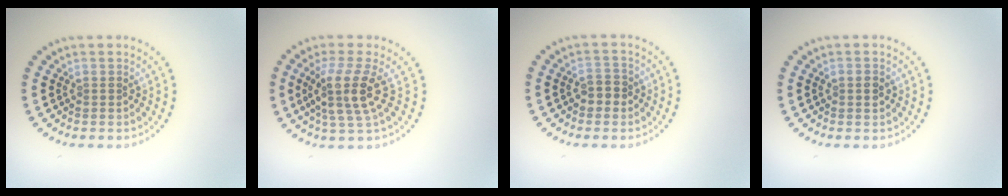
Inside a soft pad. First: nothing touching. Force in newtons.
{"total": 3.9, "press": 3.1, "slide": 2.3}
{"total": 1.9, "press": 1.8, "slide": 0.5}
{"total": 1.4, "press": 1.4, "slide": 0.2}